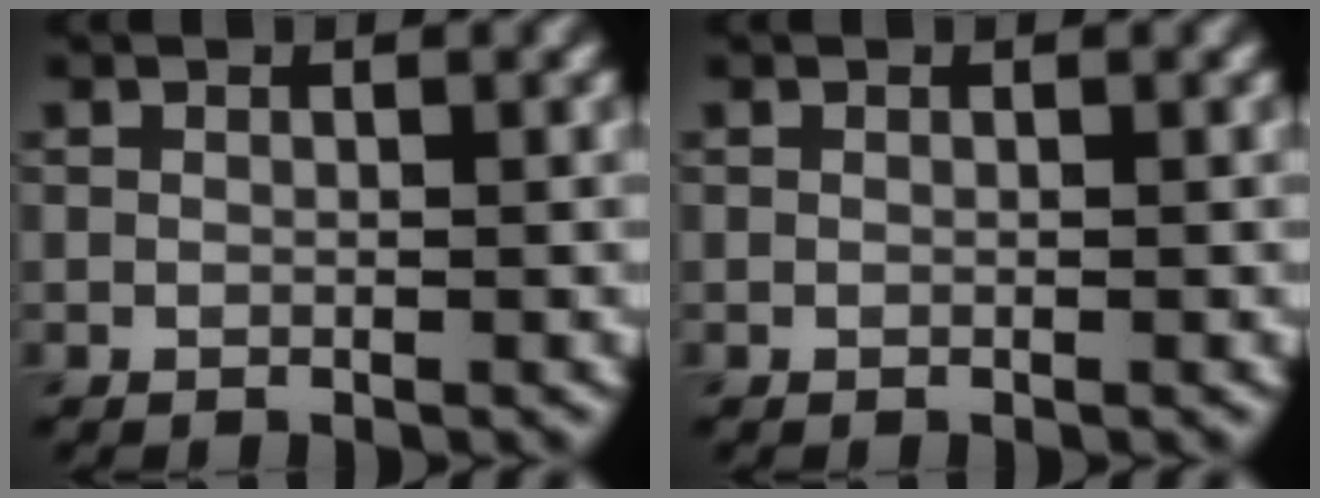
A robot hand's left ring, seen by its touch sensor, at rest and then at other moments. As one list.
[{"total": 0.0}]